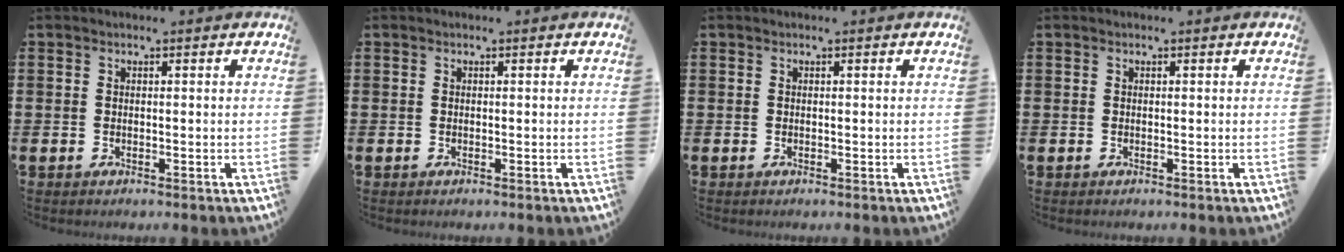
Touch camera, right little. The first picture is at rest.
{"total": 0.0}
{"total": 0.0}
{"total": 0.0}